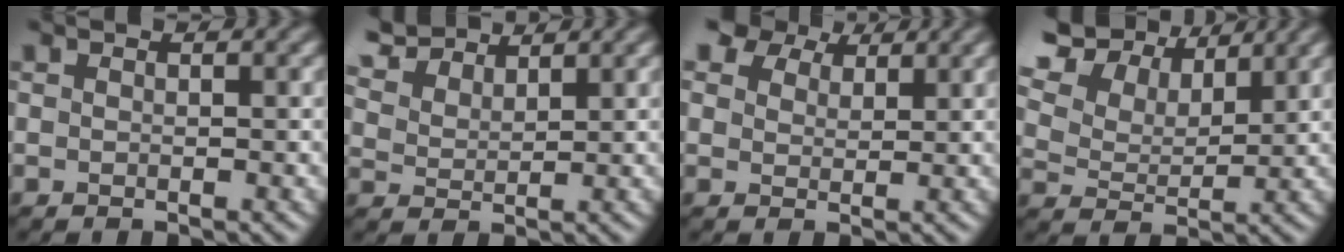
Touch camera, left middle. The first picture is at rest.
{"total": 6.0, "force": [5.2, 2.2, 2.0], "torque": [-0.067, 0.009, 0.101]}
{"total": 6.3, "force": [5.0, 3.2, 2.2], "torque": [-0.061, 0.000, 0.086]}
{"total": 11.6, "force": [8.1, 6.2, 5.6], "torque": [-0.136, 0.030, 0.136]}